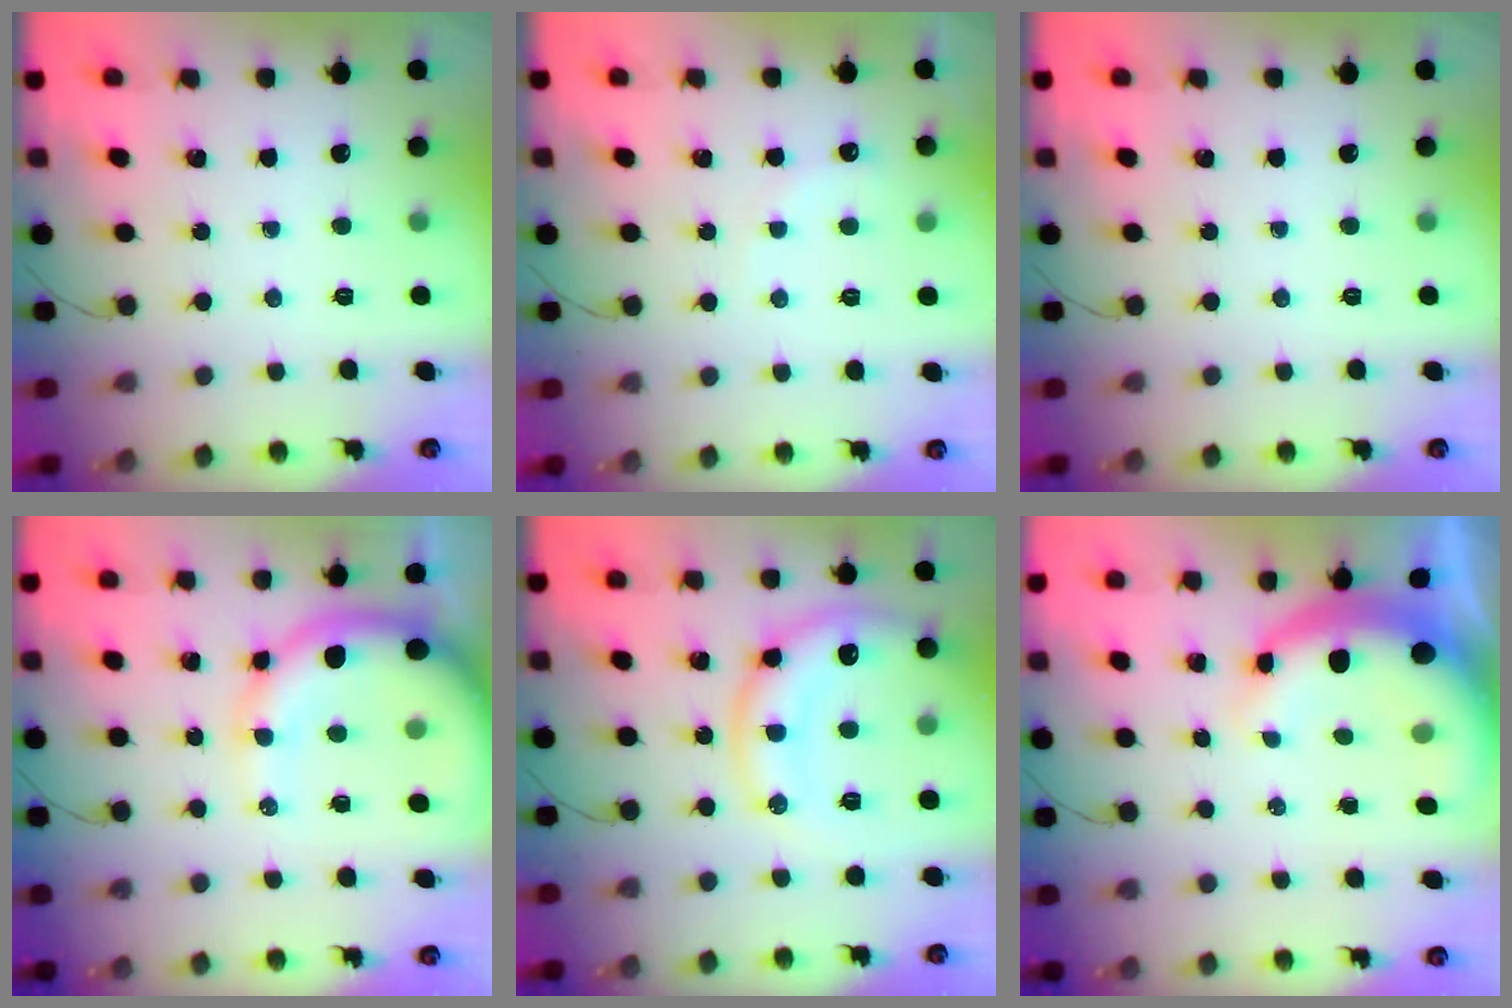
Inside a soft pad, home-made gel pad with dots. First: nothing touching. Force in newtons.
{"total": 5.6, "press": 5.5, "slide": 1.1}
{"total": 0.0}
{"total": 12.6, "press": 12.2, "slide": 3.0}
{"total": 15.1, "press": 15.0, "slide": 2.0}
{"total": 9.0, "press": 8.8, "slide": 1.9}